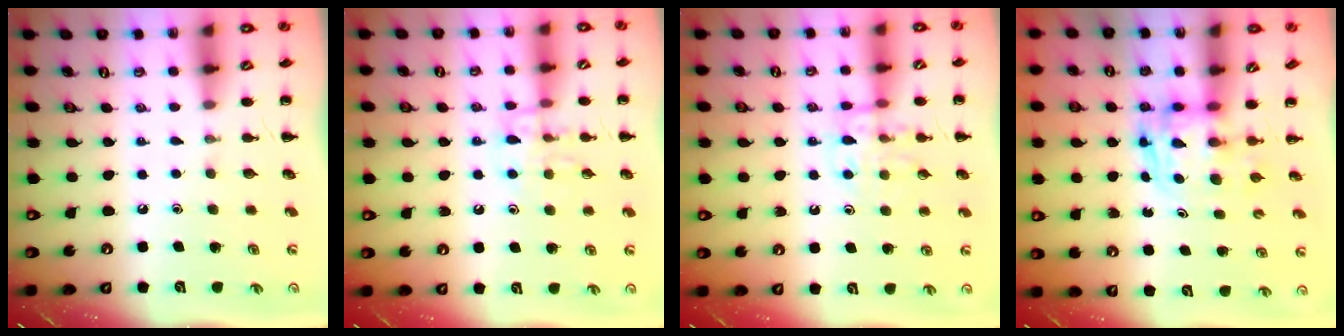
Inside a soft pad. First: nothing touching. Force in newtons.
{"total": 10.7, "press": 10.7, "slide": 1.0}
{"total": 11.5, "press": 11.4, "slide": 1.2}
{"total": 2.6, "press": 2.6, "slide": 0.2}